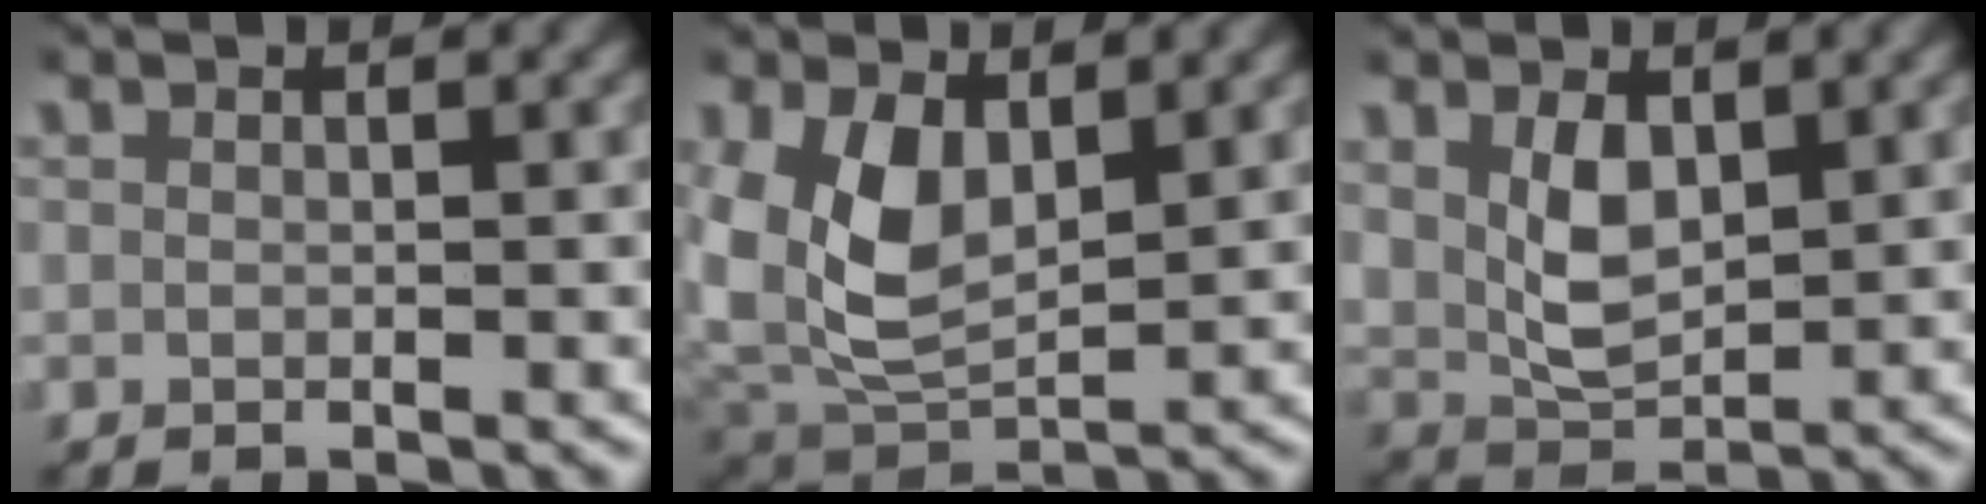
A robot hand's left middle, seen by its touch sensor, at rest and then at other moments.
{"total": 7.1, "force": [1.6, 5.3, 4.4], "torque": [-0.120, -0.020, 0.043]}
{"total": 4.0, "force": [1.7, 2.6, 2.6], "torque": [-0.060, -0.019, 0.040]}